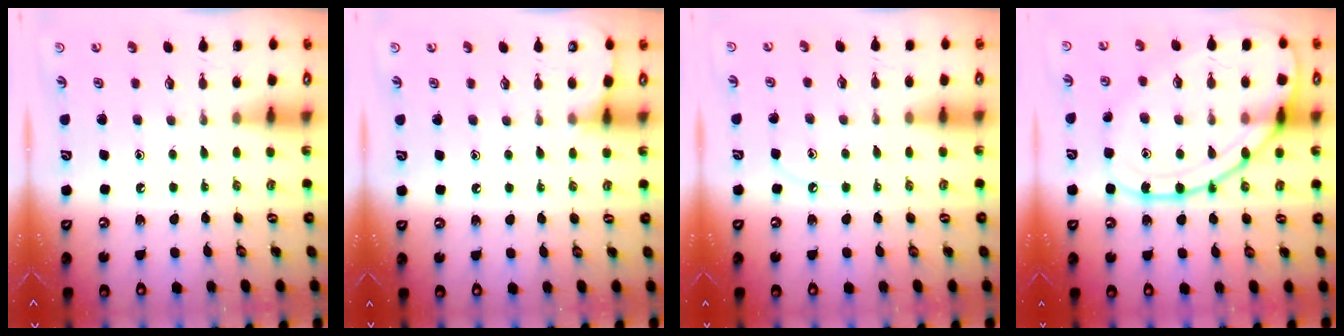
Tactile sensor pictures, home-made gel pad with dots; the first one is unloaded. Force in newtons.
{"total": 5.0, "press": 5.0, "slide": 0.7}
{"total": 4.5, "press": 4.5, "slide": 0.3}
{"total": 17.5, "press": 17.5, "slide": 1.4}